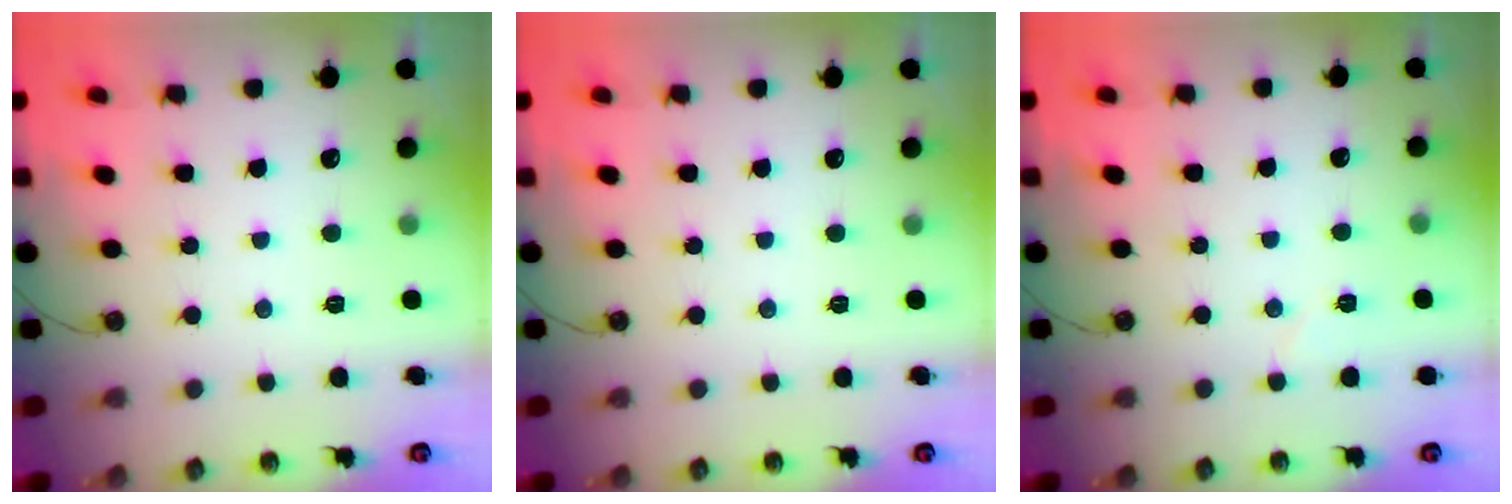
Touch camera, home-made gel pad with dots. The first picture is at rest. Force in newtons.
{"total": 0.0}
{"total": 3.0, "press": 2.8, "slide": 1.0}